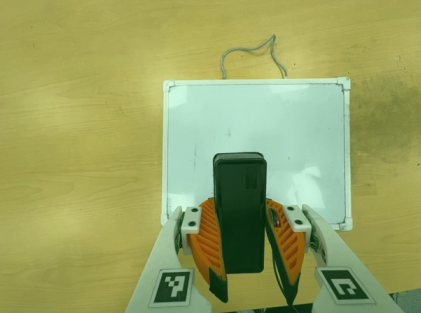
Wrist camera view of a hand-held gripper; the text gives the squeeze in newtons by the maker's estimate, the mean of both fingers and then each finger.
{"total": 6.5, "left": 5.5, "right": 7.5}